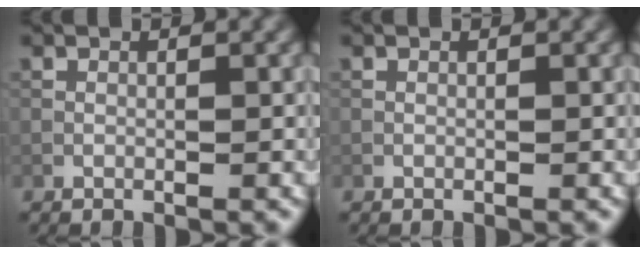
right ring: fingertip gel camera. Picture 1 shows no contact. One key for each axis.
{"total": 0.0}